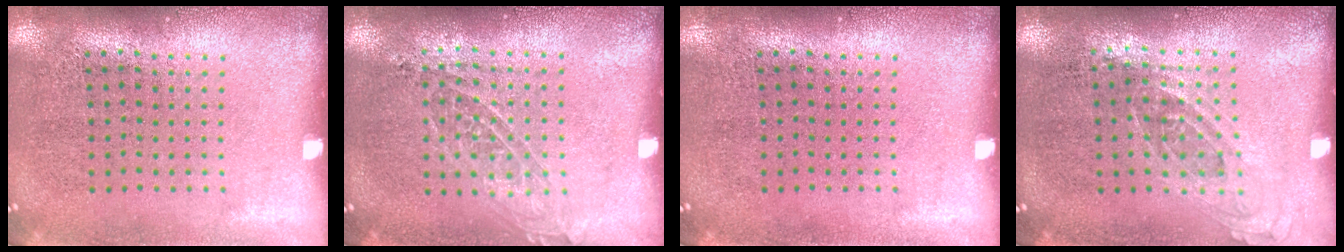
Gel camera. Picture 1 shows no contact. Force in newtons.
{"total": 1.2, "press": 1.1, "slide": 0.5}
{"total": 0.0}
{"total": 0.8, "press": 0.7, "slide": 0.4}